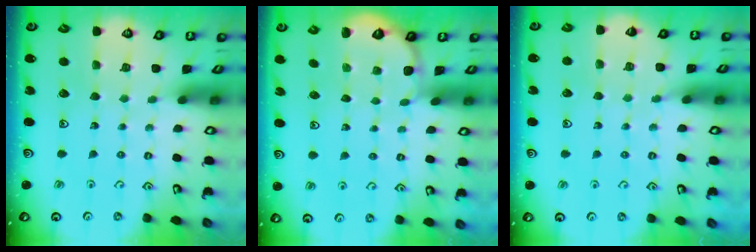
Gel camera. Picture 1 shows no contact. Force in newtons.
{"total": 1.3, "press": 1.3, "slide": 0.1}
{"total": 4.5, "press": 4.4, "slide": 0.4}